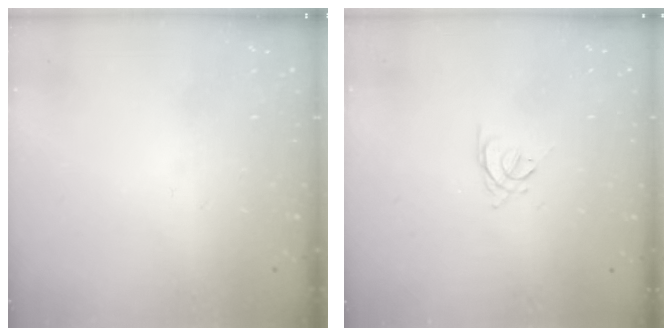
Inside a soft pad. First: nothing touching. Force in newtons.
{"total": 2.5, "press": 2.4, "slide": 0.5}